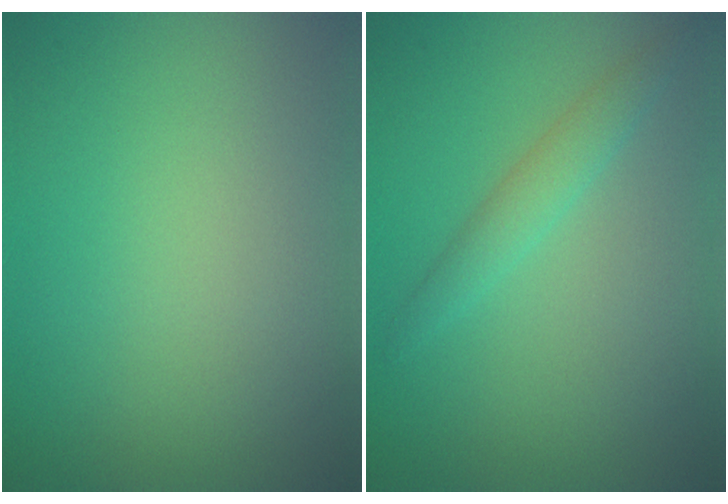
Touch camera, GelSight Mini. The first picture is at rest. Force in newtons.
{"total": 1.8, "press": 1.8, "slide": 0.0}